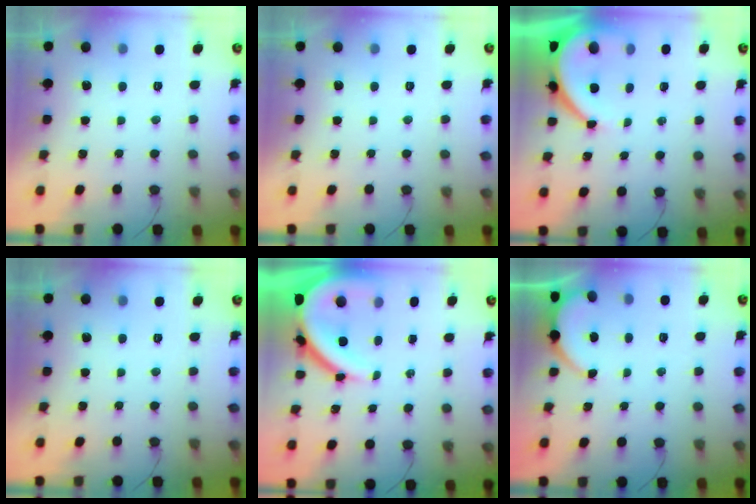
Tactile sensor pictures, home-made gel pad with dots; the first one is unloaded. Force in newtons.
{"total": 0.0}
{"total": 8.3, "press": 8.2, "slide": 1.1}
{"total": 0.0}
{"total": 13.6, "press": 13.6, "slide": 1.5}
{"total": 2.3, "press": 2.3, "slide": 0.3}